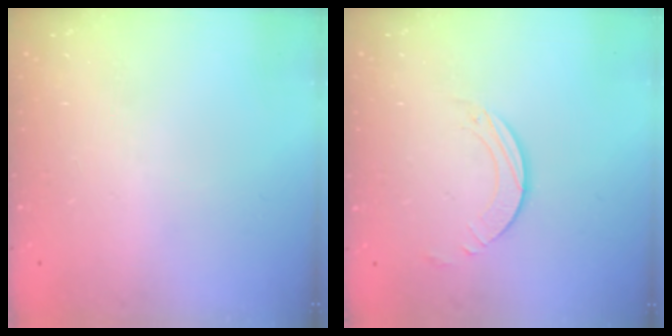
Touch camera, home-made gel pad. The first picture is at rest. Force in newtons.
{"total": 1.9, "press": 1.9, "slide": 0.1}